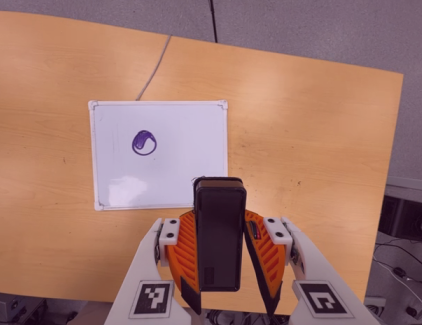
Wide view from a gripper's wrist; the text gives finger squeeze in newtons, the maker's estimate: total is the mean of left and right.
{"total": 4.4, "left": 3.7, "right": 5.0}